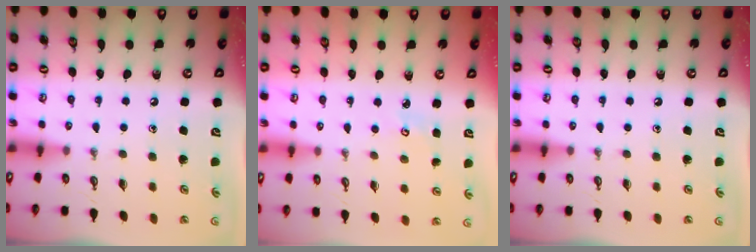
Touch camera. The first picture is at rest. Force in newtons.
{"total": 2.8, "press": 2.8, "slide": 0.3}
{"total": 0.0}